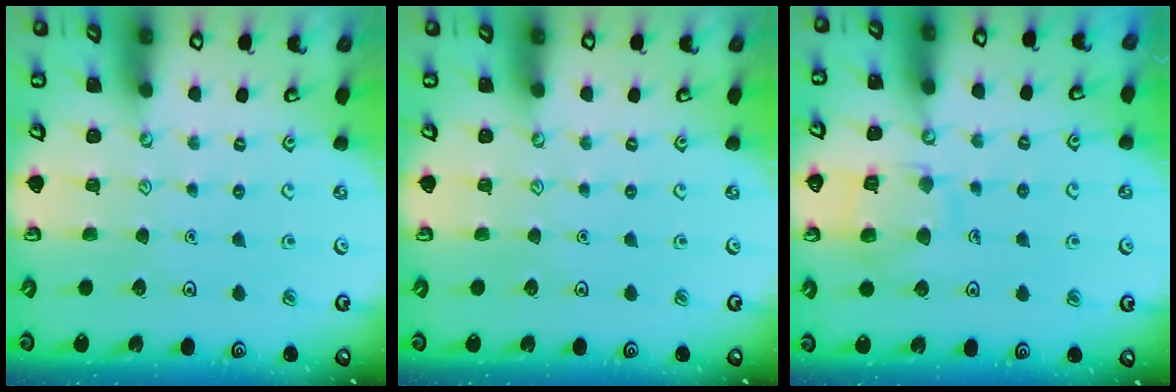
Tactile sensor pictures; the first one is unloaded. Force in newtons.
{"total": 0.0}
{"total": 10.3, "press": 10.3, "slide": 0.9}